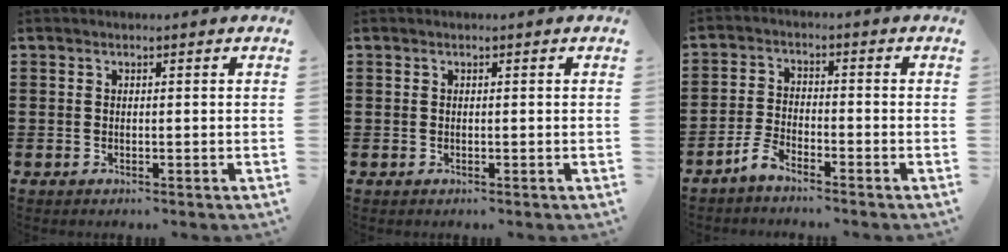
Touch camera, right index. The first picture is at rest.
{"total": 0.0}
{"total": 3.2, "force": [-3.0, 0.4, 1.2], "torque": [-0.035, 0.004, -0.064]}